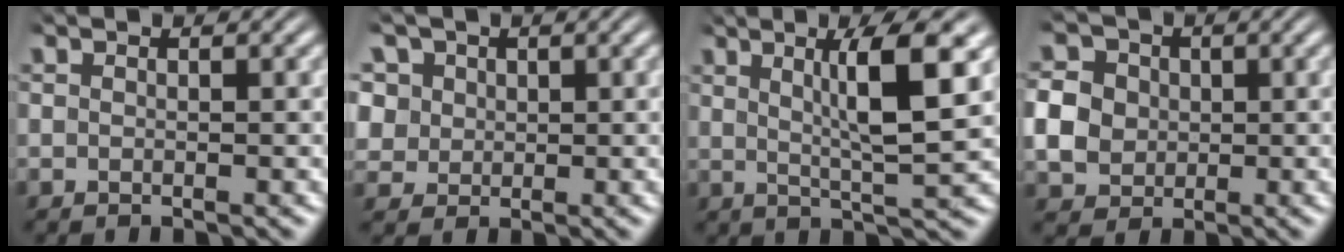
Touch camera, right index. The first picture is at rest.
{"total": 6.8, "force": [1.3, 6.0, 2.9], "torque": [-0.084, -0.020, 0.028]}
{"total": 6.1, "force": [2.6, 0.5, 5.5], "torque": [-0.083, 0.003, 0.046]}
{"total": 7.3, "force": [0.2, 6.6, 3.2], "torque": [-0.071, -0.019, 0.007]}